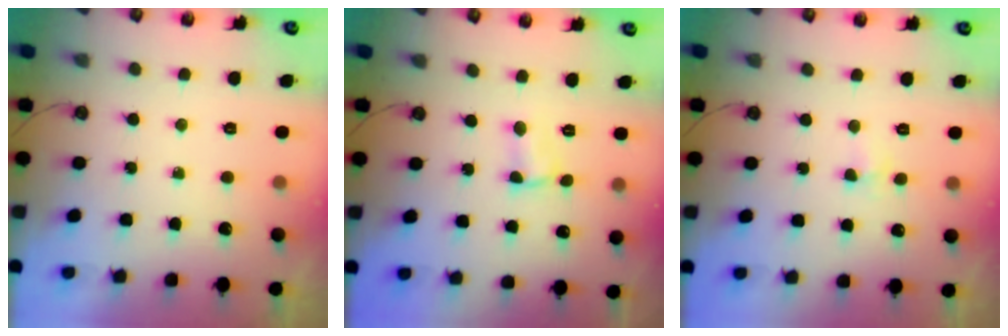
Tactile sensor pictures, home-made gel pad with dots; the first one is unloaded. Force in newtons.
{"total": 2.0, "press": 2.0, "slide": 0.3}
{"total": 4.7, "press": 3.1, "slide": 3.5}